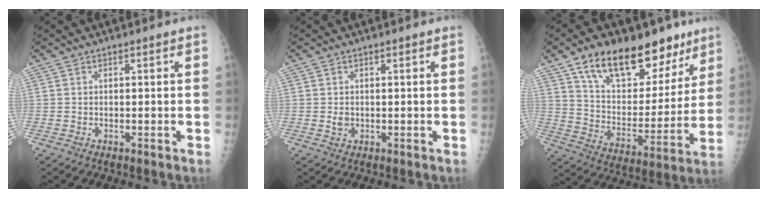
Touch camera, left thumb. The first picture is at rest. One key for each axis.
{"total": 1.4, "fx": 0.1, "fy": 1.1, "fz": 0.8, "tx": -0.012, "ty": -0.001, "tz": 0.006}
{"total": 23.7, "fx": 15.2, "fy": 12.1, "fz": 13.6, "tx": -0.166, "ty": -0.050, "tz": 0.252}